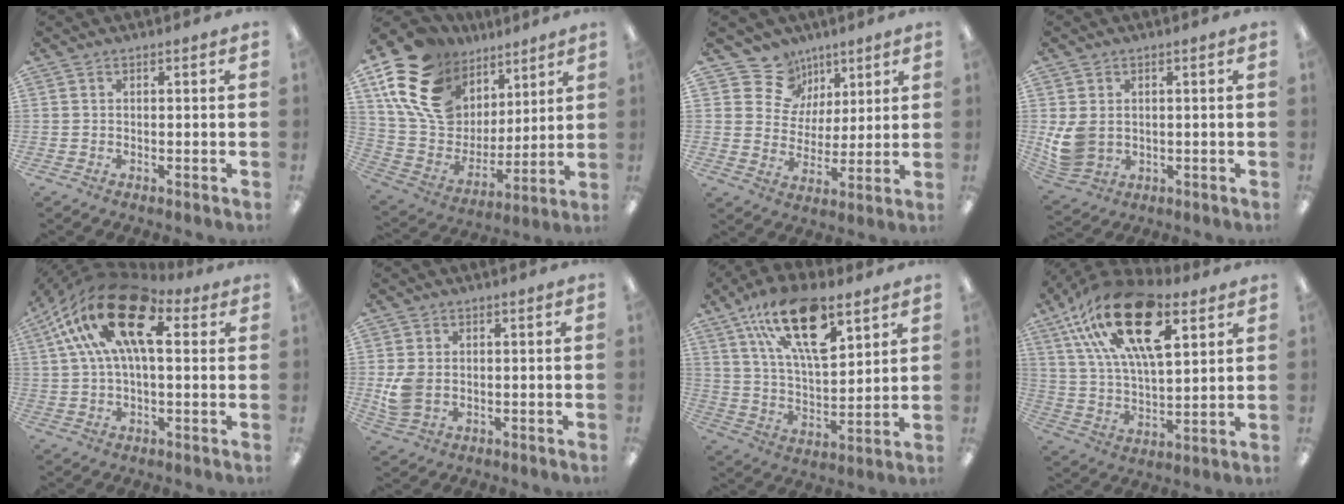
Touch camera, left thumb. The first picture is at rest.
{"total": 20.5, "force": [11.4, 13.8, 9.9], "torque": [-0.199, -0.056, 0.218]}
{"total": 11.3, "force": [7.3, 8.6, 1.1], "torque": [-0.029, -0.060, 0.141]}
{"total": 7.2, "force": [0.6, 5.9, 4.1], "torque": [-0.094, 0.005, 0.015]}
{"total": 20.7, "force": [7.6, 10.2, 16.4], "torque": [-0.316, -0.019, 0.124]}
{"total": 5.8, "force": [-0.2, 4.6, 3.6], "torque": [-0.068, 0.004, 0.000]}
{"total": 20.4, "force": [11.9, 8.6, 14.2], "torque": [-0.253, -0.053, 0.203]}
{"total": 24.3, "force": [12.8, 11.3, 17.3], "torque": [-0.318, -0.052, 0.221]}